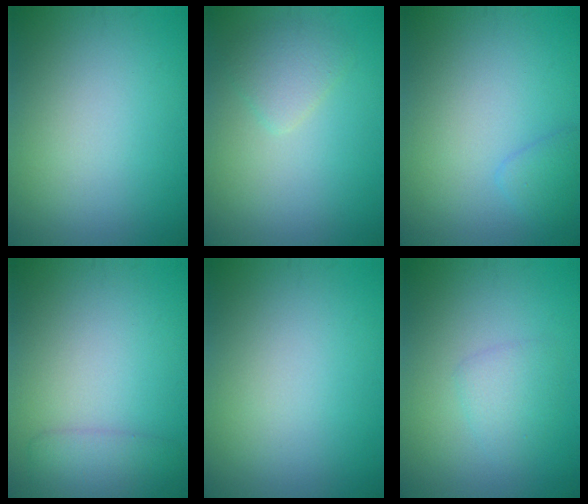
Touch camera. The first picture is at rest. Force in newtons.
{"total": 2.2, "press": 2.2, "slide": 0.2}
{"total": 1.4, "press": 1.4, "slide": 0.1}
{"total": 2.3, "press": 2.3, "slide": 0.1}
{"total": 0.0}
{"total": 2.0, "press": 2.0, "slide": 0.2}